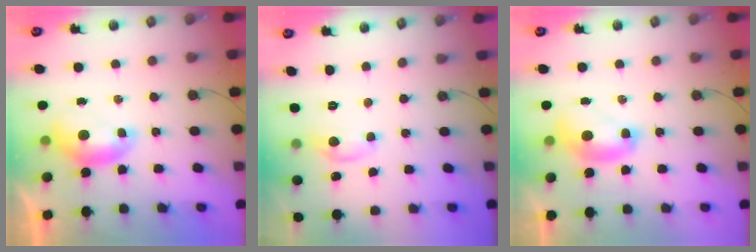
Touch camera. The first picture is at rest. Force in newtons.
{"total": 1.9, "press": 1.9, "slide": 0.2}
{"total": 2.3, "press": 2.3, "slide": 0.2}